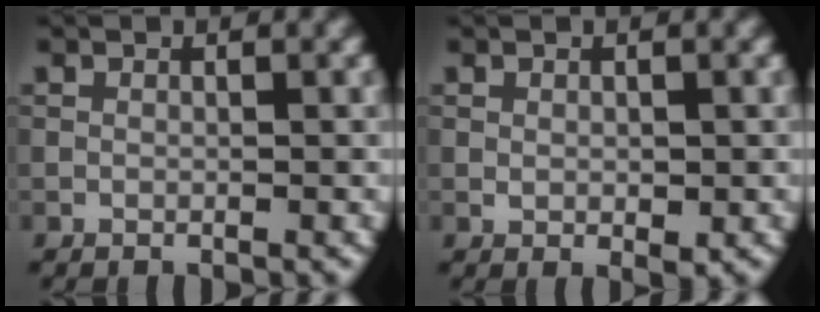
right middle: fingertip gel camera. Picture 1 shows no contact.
{"total": 1.3, "force": [-0.1, 0.7, 1.1], "torque": [-0.018, -0.002, 0.002]}